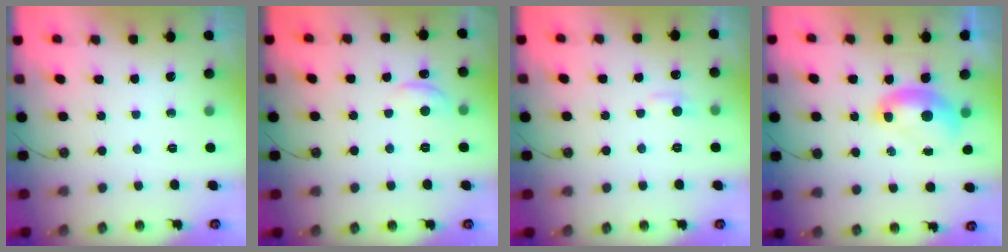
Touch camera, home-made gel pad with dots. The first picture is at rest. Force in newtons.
{"total": 1.6, "press": 1.3, "slide": 0.8}
{"total": 1.4, "press": 1.2, "slide": 0.8}
{"total": 2.2, "press": 2.1, "slide": 0.3}